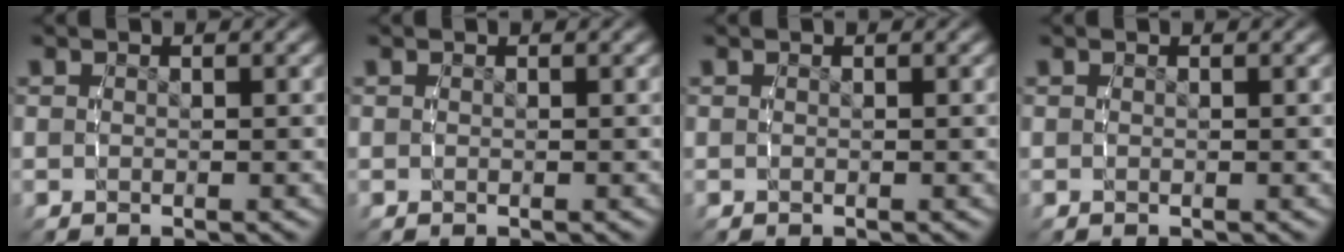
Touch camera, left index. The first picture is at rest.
{"total": 0.0}
{"total": 0.0}
{"total": 0.0}